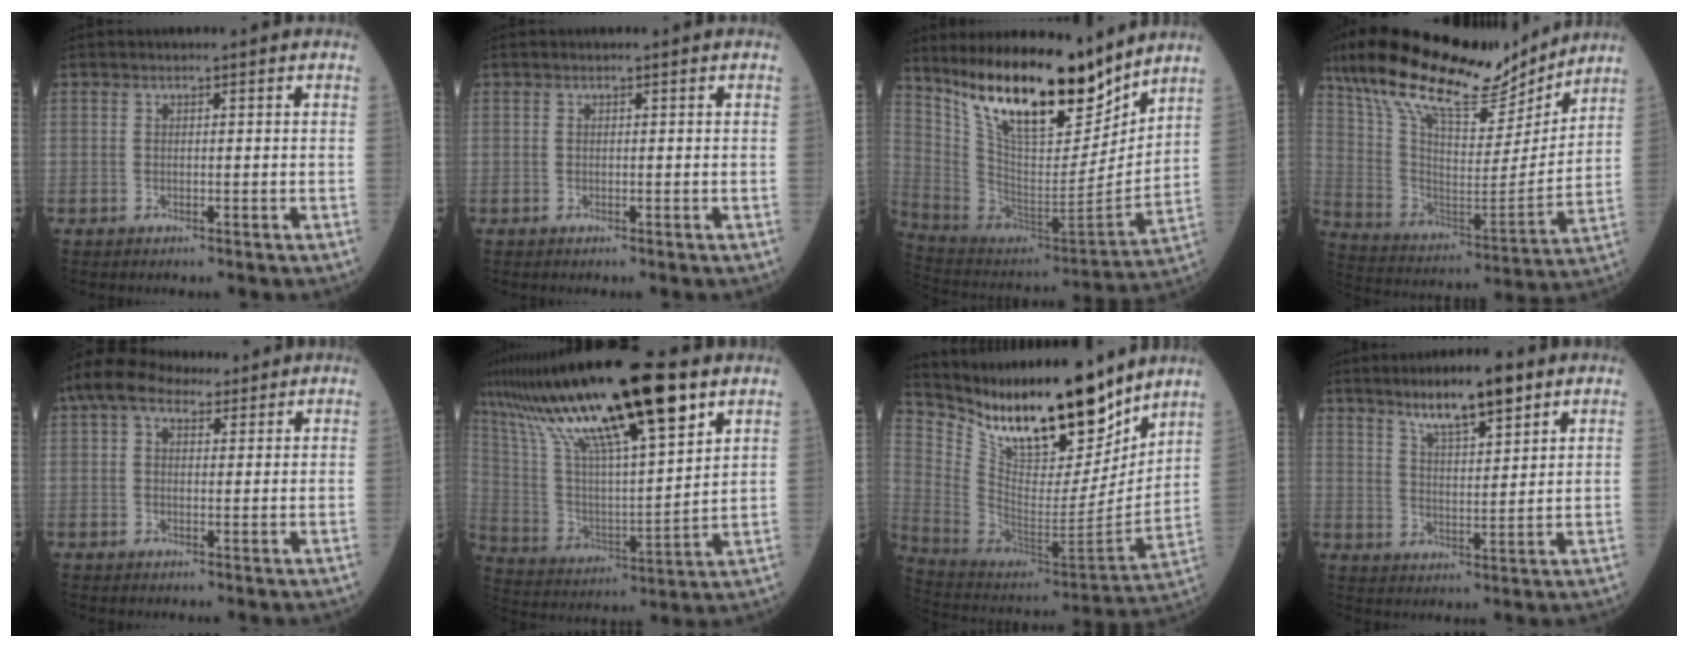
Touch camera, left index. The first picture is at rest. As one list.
[{"total": 0.0}, {"total": 20.6, "force": [15.9, 5.0, 12.1], "torque": [-0.203, -0.025, 0.288]}, {"total": 23.6, "force": [18.7, 6.7, 12.7], "torque": [-0.234, 0.011, 0.315]}, {"total": 6.9, "force": [4.7, 3.6, 3.6], "torque": [-0.077, 0.044, 0.085]}, {"total": 25.0, "force": [16.0, 3.6, 18.8], "torque": [-0.360, 0.031, 0.289]}, {"total": 23.5, "force": [18.9, 5.4, 12.9], "torque": [-0.229, -0.027, 0.329]}, {"total": 8.5, "force": [6.0, 1.5, 5.8], "torque": [-0.105, 0.005, 0.106]}]